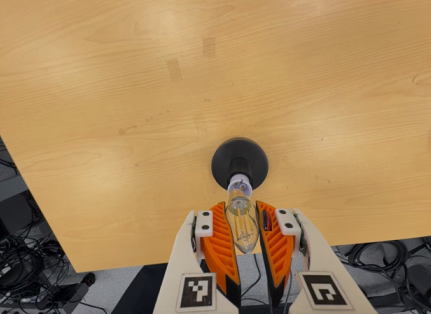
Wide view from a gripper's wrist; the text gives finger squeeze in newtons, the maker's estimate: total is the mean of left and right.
{"total": 20.7, "left": 24.8, "right": 16.6}